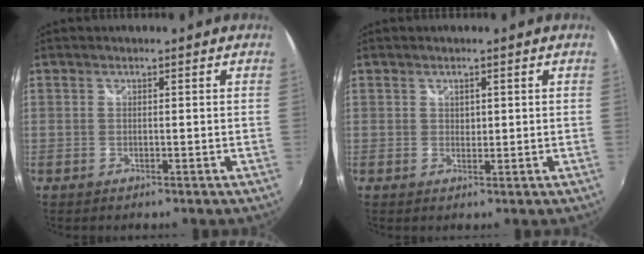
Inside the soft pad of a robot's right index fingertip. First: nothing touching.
{"total": 0.9, "force": [0.5, 0.8, 0.1], "torque": [0.002, 0.001, 0.008]}